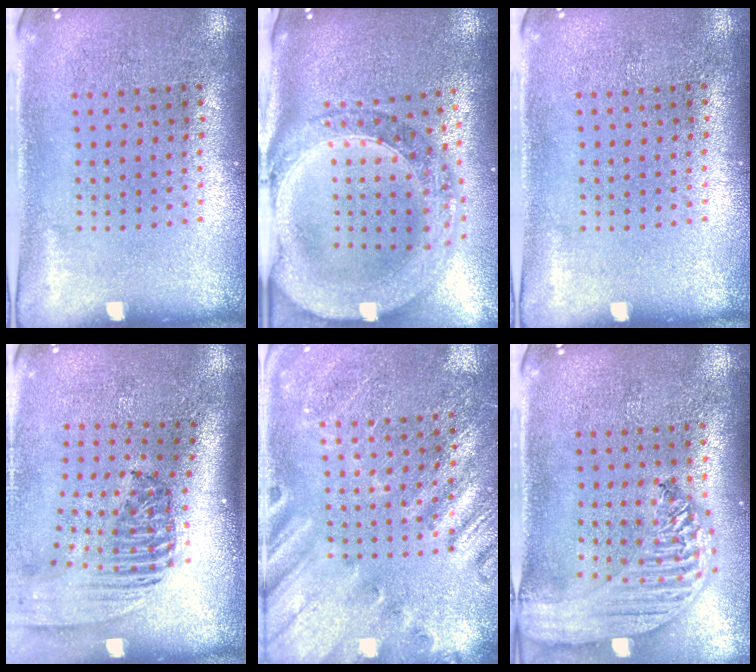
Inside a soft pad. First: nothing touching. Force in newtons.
{"total": 2.6, "press": 2.3, "slide": 1.3}
{"total": 0.0}
{"total": 2.3, "press": 1.6, "slide": 1.7}
{"total": 2.3, "press": 2.2, "slide": 0.6}
{"total": 2.9, "press": 2.3, "slide": 1.8}